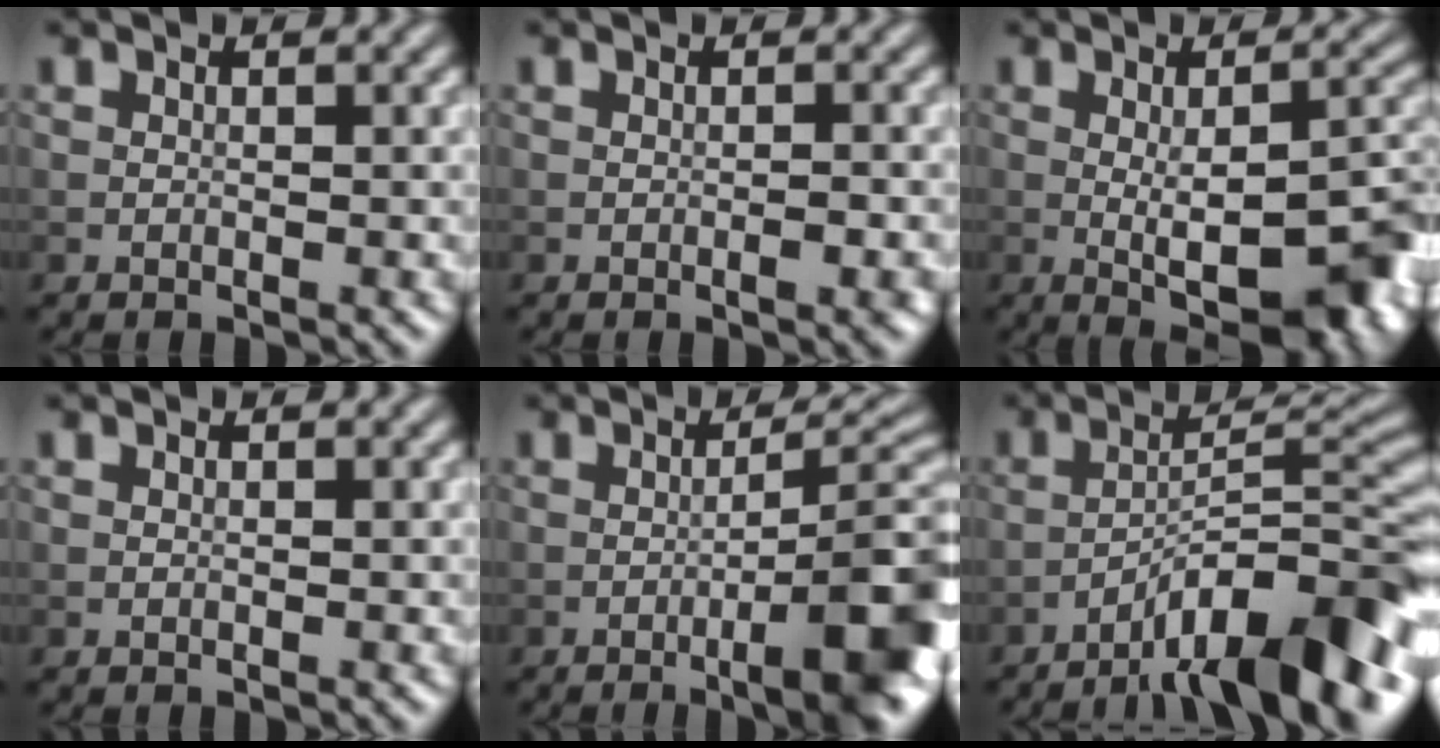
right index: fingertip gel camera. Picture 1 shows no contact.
{"total": 0.9, "force": [-0.2, 0.2, 0.9], "torque": [-0.014, 0.002, -0.003]}
{"total": 9.2, "force": [-2.0, 3.2, 8.4], "torque": [-0.117, -0.006, -0.022]}
{"total": 0.0}
{"total": 10.1, "force": [-3.4, 2.3, 9.2], "torque": [-0.113, 0.010, -0.043]}
{"total": 11.0, "force": [-7.0, 2.2, 8.2], "torque": [-0.122, 0.026, -0.112]}